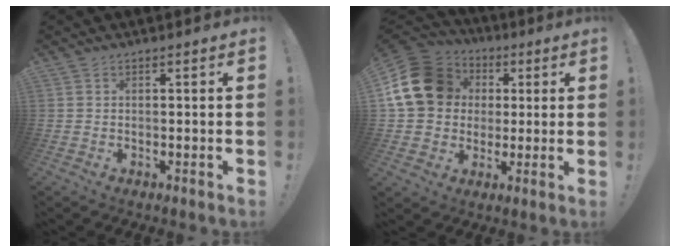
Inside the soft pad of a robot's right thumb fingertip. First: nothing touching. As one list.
[{"total": 19.8, "force": [4.4, 16.2, 10.5], "torque": [-0.186, -0.002, 0.096]}]